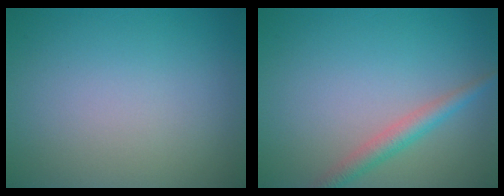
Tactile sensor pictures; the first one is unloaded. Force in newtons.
{"total": 2.4, "press": 2.4, "slide": 0.1}